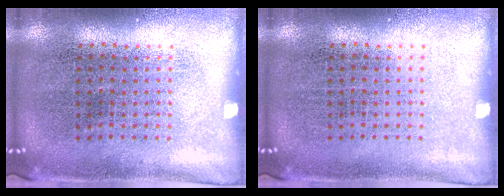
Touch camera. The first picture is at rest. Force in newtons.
{"total": 0.0}